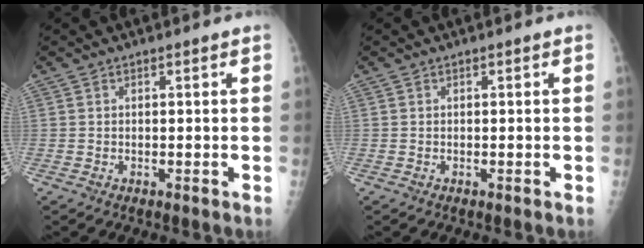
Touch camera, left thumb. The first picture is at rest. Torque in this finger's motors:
{"motor_torque": [-0.02, 0.03, -0.01, -0.02, 0.00]}